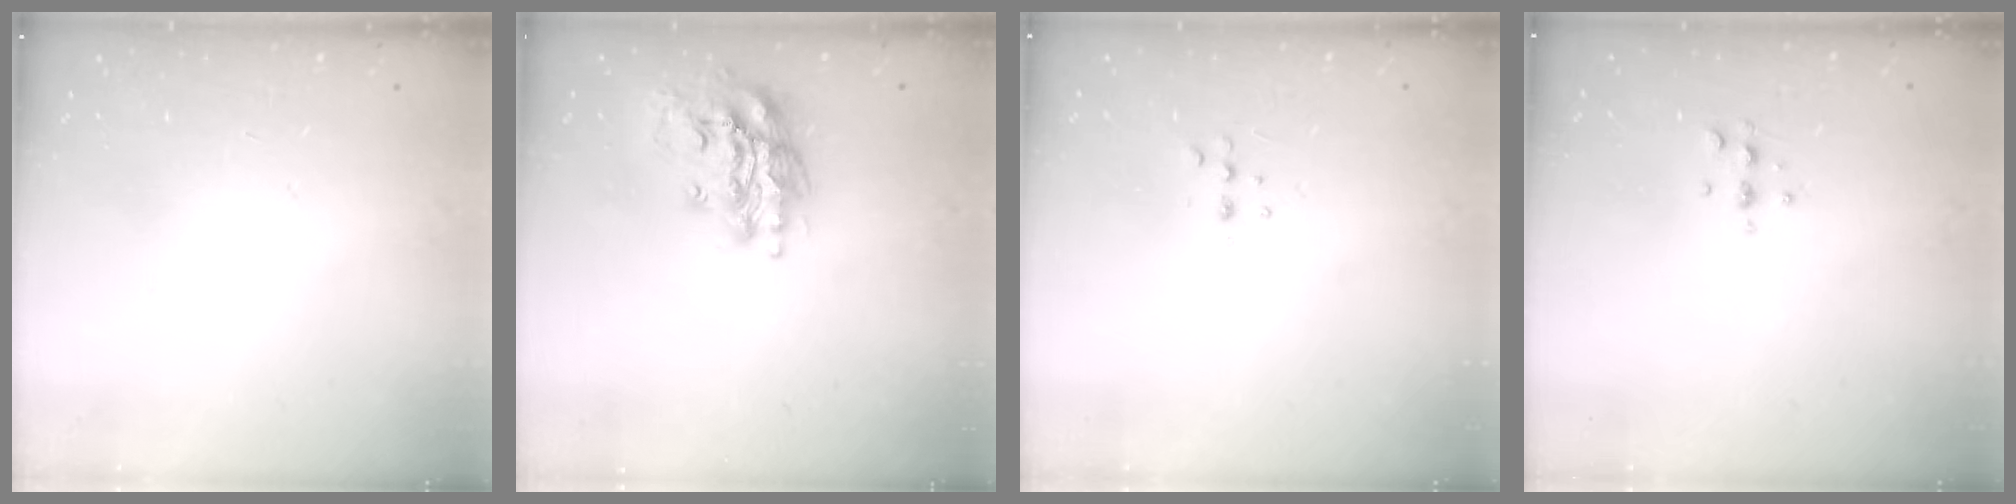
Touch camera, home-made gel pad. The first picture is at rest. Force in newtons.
{"total": 15.9, "press": 15.7, "slide": 2.2}
{"total": 4.1, "press": 3.9, "slide": 1.3}
{"total": 3.5, "press": 3.4, "slide": 0.3}